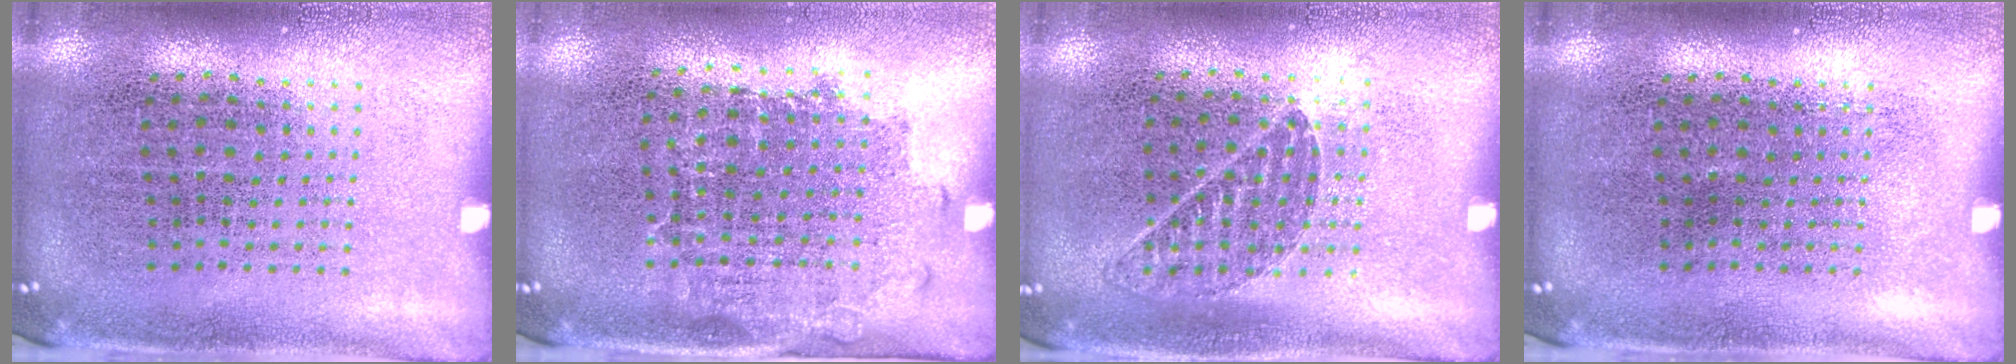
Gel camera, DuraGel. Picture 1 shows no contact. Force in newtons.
{"total": 1.3, "press": 1.1, "slide": 0.8}
{"total": 0.8, "press": 0.8, "slide": 0.2}
{"total": 0.0}